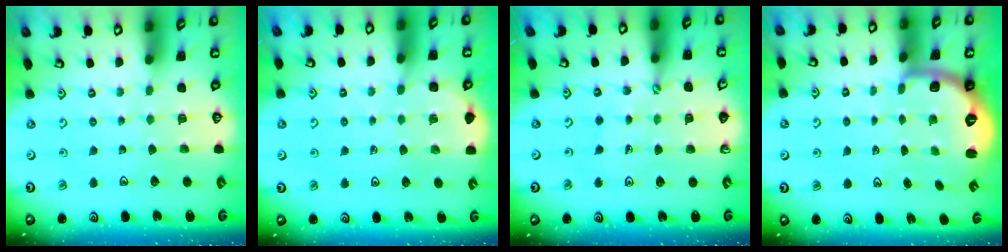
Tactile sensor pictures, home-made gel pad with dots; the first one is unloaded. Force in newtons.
{"total": 4.4, "press": 3.9, "slide": 1.9}
{"total": 1.2, "press": 1.2, "slide": 0.2}
{"total": 2.4, "press": 1.8, "slide": 1.6}